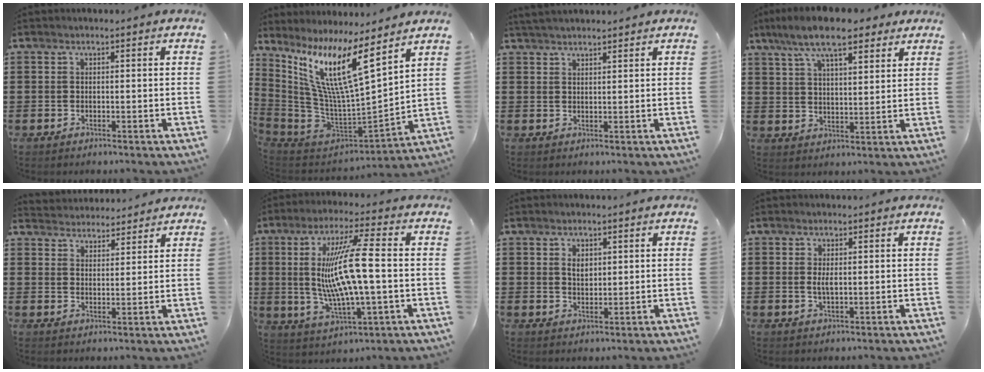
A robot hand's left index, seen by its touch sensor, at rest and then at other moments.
{"total": 13.6, "force": [7.3, 1.5, 11.4], "torque": [-0.264, -0.068, 0.112]}
{"total": 2.1, "force": [2.0, 0.1, 0.4], "torque": [-0.012, 0.002, 0.040]}
{"total": 10.3, "force": [7.7, 2.9, 6.2], "torque": [-0.142, -0.005, 0.139]}
{"total": 3.4, "force": [3.4, 0.4, -0.5], "torque": [-0.003, -0.014, 0.062]}
{"total": 12.2, "force": [0.4, 2.1, 12.0], "torque": [-0.238, 0.000, 0.000]}
{"total": 2.1, "force": [0.8, 1.3, 1.5], "torque": [-0.024, 0.002, 0.014]}
{"total": 1.9, "force": [0.2, 0.5, 1.8], "torque": [-0.042, -0.003, 0.000]}